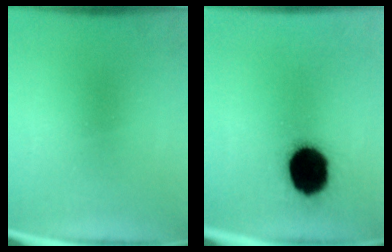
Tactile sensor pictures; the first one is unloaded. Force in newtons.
{"total": 18.0}